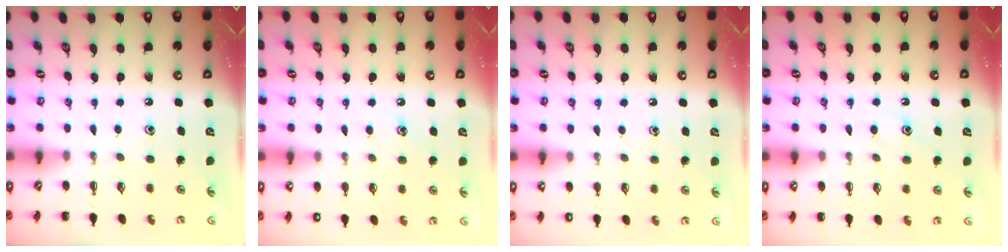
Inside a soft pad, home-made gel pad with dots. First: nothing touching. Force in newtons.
{"total": 7.8, "press": 7.5, "slide": 2.0}
{"total": 7.3, "press": 7.0, "slide": 2.3}
{"total": 9.1, "press": 9.0, "slide": 1.4}